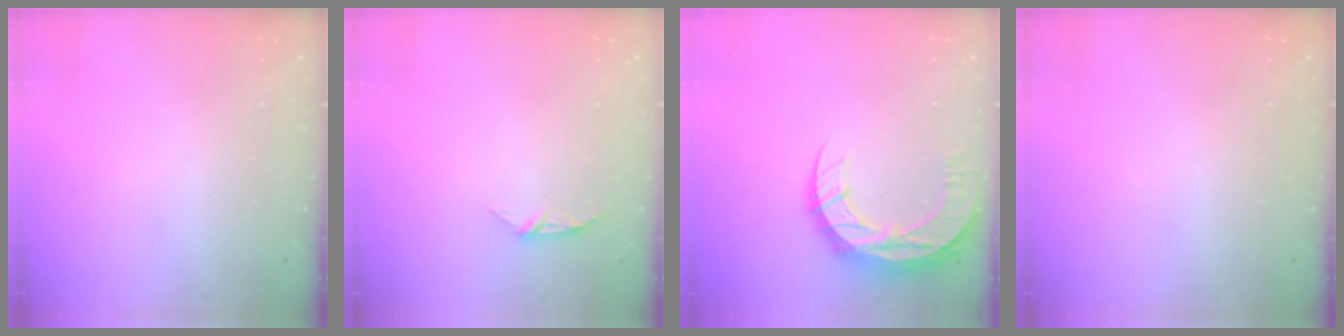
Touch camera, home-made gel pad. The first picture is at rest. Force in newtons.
{"total": 4.6, "press": 4.5, "slide": 0.5}
{"total": 12.2, "press": 12.2, "slide": 0.9}
{"total": 0.0}